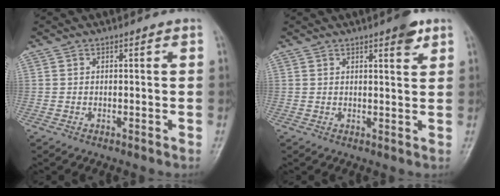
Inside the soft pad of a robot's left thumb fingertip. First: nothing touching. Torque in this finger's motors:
{"motor_torque": [0.82, 0.11, 0.21, -0.48, 0.09]}